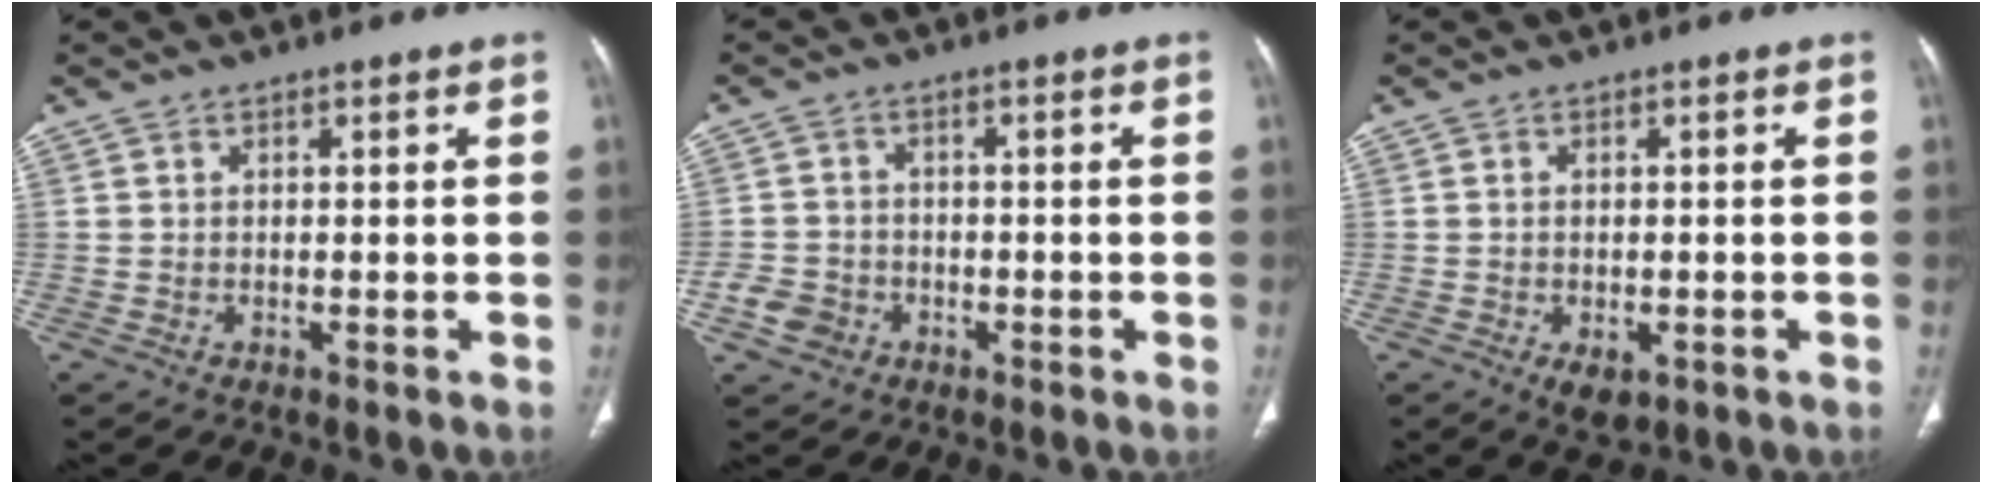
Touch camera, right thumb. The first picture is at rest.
{"total": 4.8, "force": [-2.1, 4.0, 1.4], "torque": [-0.015, 0.017, -0.035]}
{"total": 3.9, "force": [-1.5, 2.3, 2.8], "torque": [-0.043, 0.001, -0.014]}